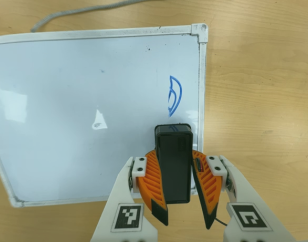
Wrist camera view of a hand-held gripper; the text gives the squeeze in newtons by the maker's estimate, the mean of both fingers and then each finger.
{"total": 12.7, "left": 11.3, "right": 14.1}